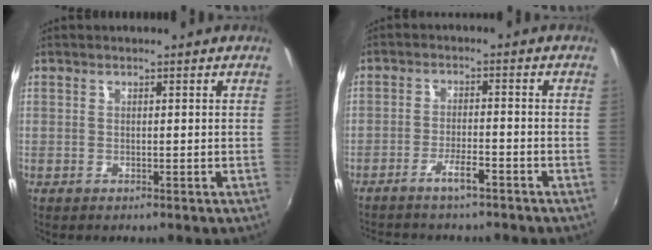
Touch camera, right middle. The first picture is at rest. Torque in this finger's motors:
{"motor_torque": [1.02, -1.12, 0.10, 0.06]}